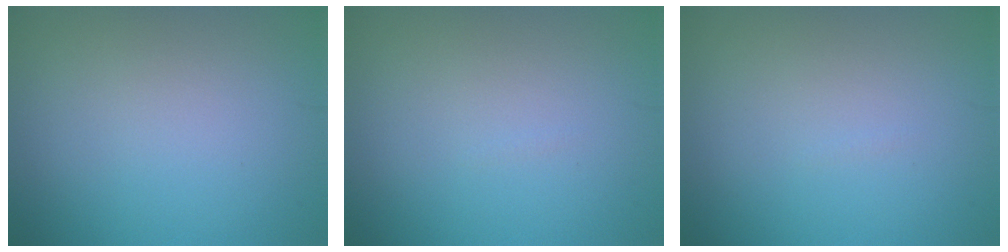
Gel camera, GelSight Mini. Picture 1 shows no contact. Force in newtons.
{"total": 0.0}
{"total": 0.0}